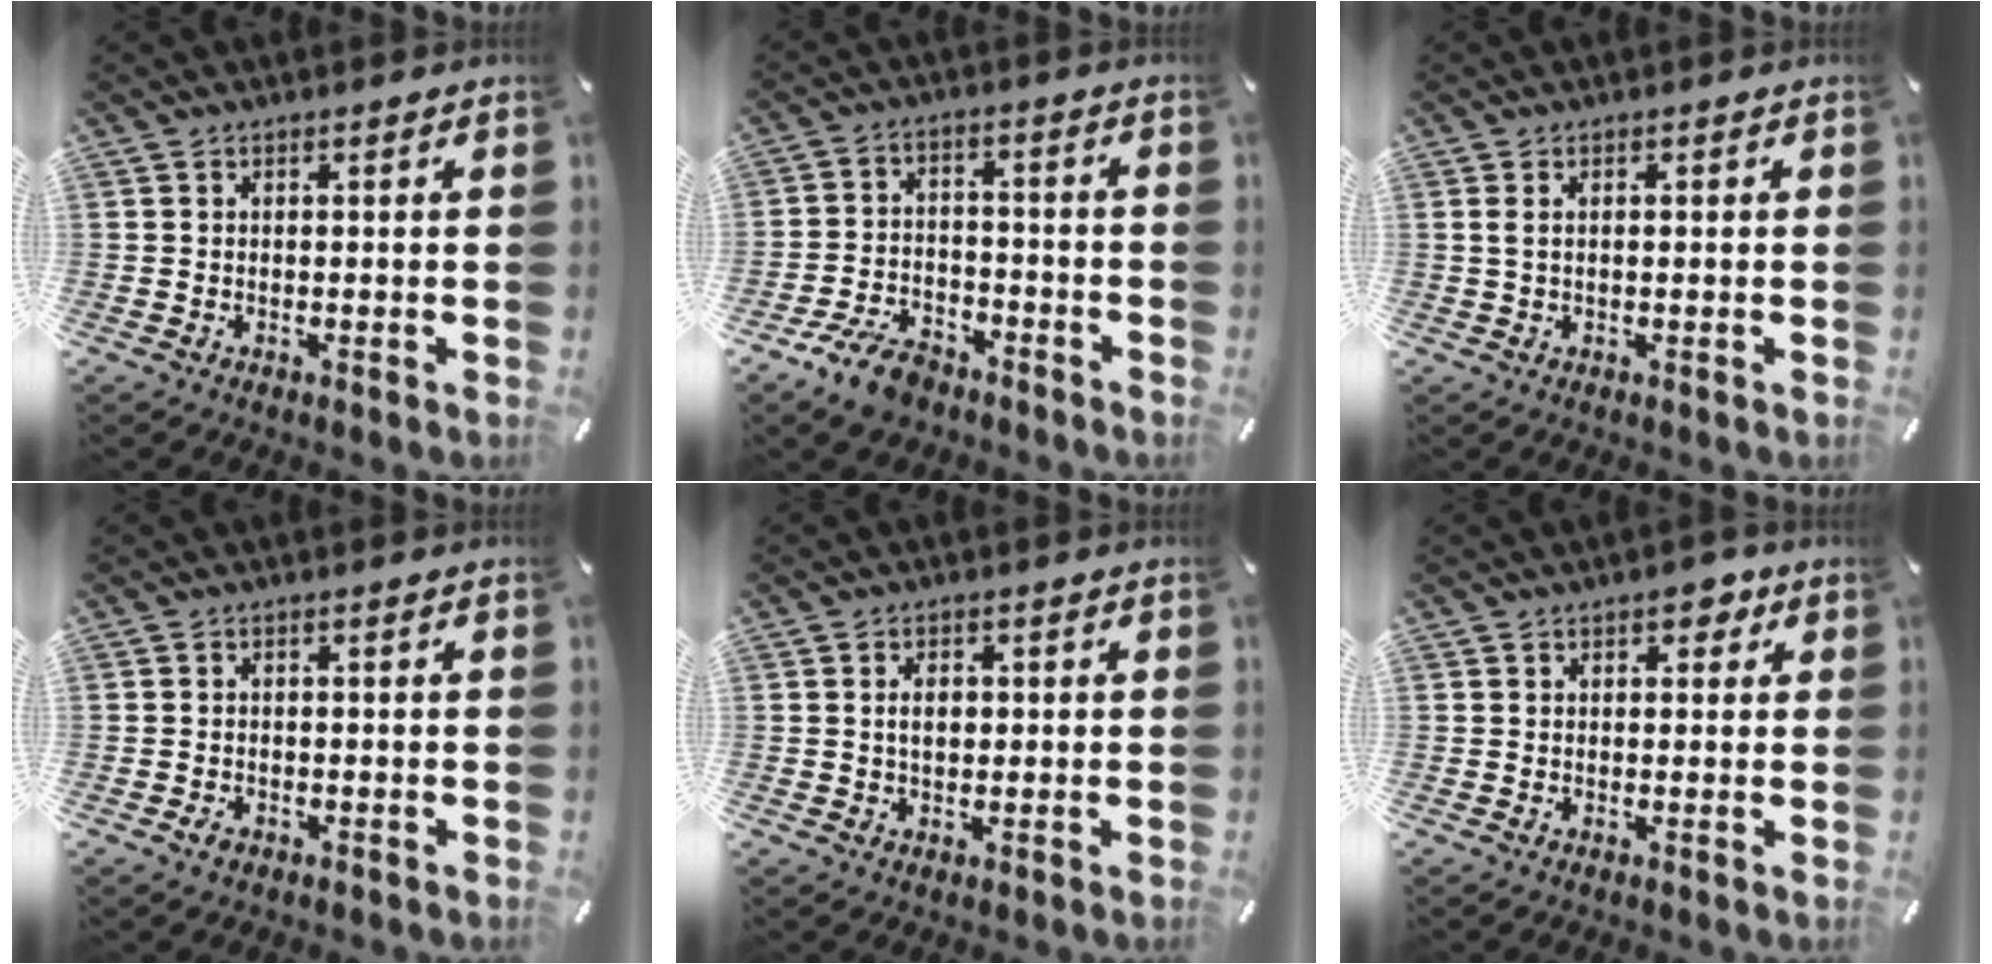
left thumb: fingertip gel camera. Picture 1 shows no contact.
{"total": 8.4, "force": [-6.1, 4.5, 3.7], "torque": [-0.071, 0.037, -0.113]}
{"total": 1.5, "force": [0.1, 0.6, 1.4], "torque": [-0.027, 0.001, 0.002]}
{"total": 1.3, "force": [-0.8, 0.9, 0.6], "torque": [-0.012, 0.005, -0.016]}
{"total": 3.3, "force": [0.3, 2.1, 2.5], "torque": [-0.044, 0.002, 0.002]}
{"total": 3.3, "force": [1.4, 2.1, 2.0], "torque": [-0.014, -0.004, 0.015]}